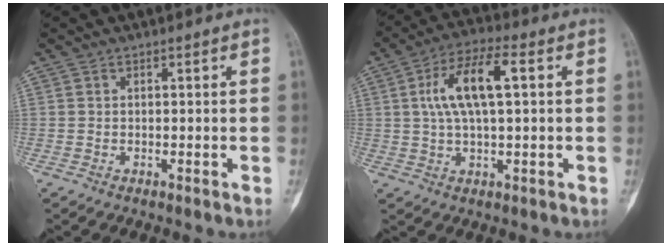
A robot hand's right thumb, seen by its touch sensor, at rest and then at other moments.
{"total": 11.3, "force": [2.3, 4.1, 10.3], "torque": [-0.202, 0.021, 0.039]}